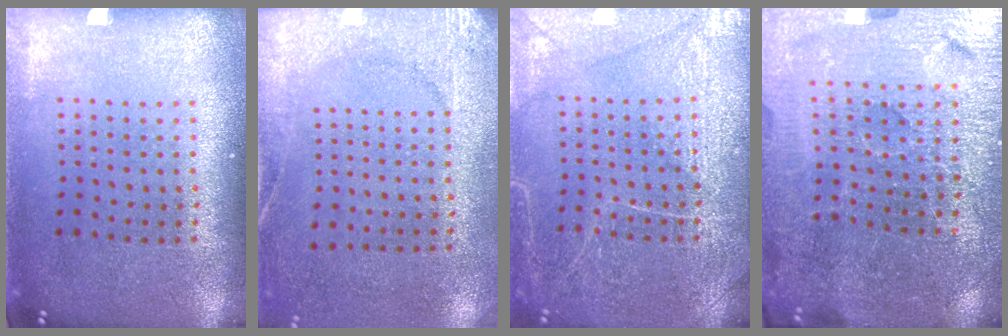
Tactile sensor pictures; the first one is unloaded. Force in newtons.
{"total": 2.6, "press": 2.2, "slide": 1.4}
{"total": 5.0, "press": 4.9, "slide": 0.5}
{"total": 4.4, "press": 4.2, "slide": 1.1}